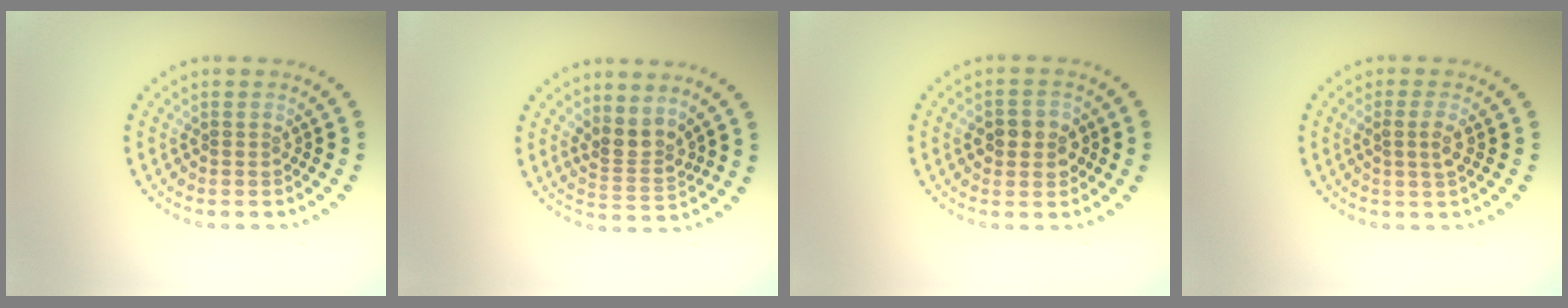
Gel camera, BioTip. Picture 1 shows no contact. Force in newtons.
{"total": 2.6, "press": 1.9, "slide": 1.7}
{"total": 2.6, "press": 2.6, "slide": 0.4}
{"total": 1.6, "press": 1.4, "slide": 0.7}